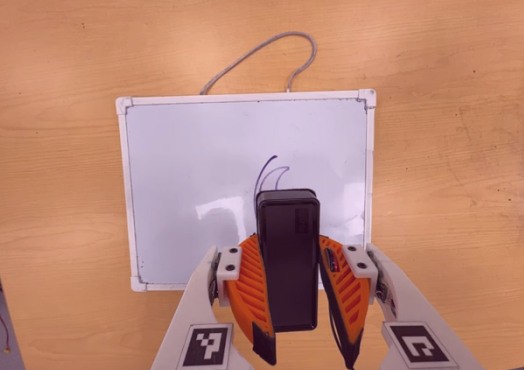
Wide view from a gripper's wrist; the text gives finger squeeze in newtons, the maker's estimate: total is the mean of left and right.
{"total": 6.9, "left": 5.6, "right": 8.2}